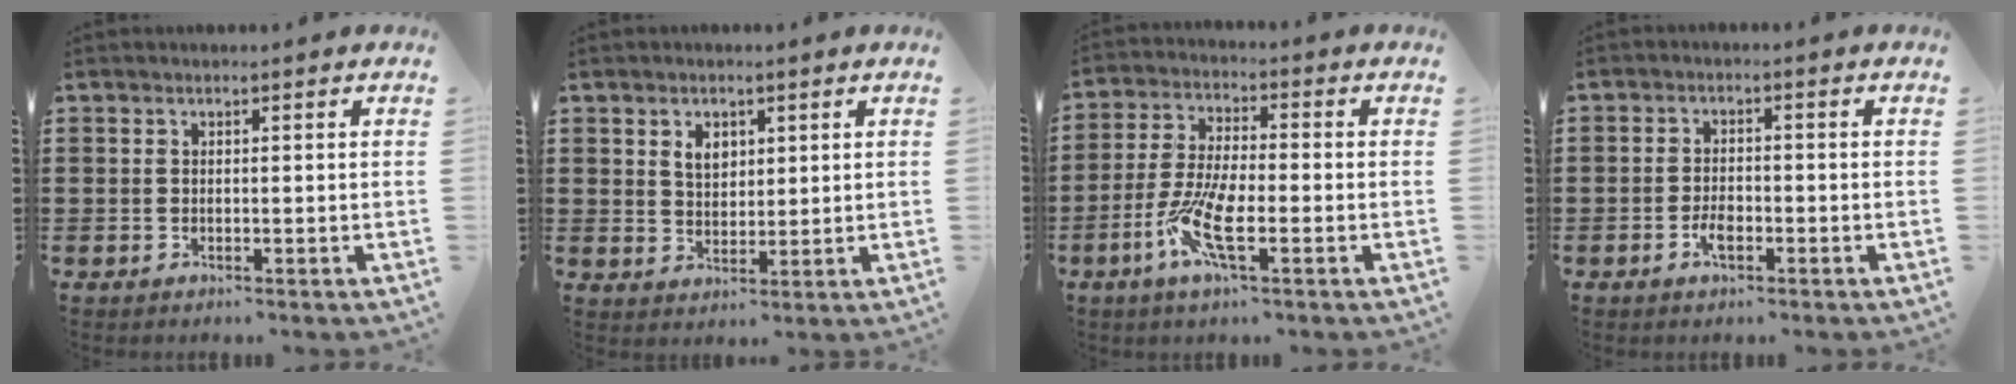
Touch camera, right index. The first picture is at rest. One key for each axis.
{"total": 3.4, "fx": 1.6, "fy": 2.3, "fz": 1.9, "tx": -0.046, "ty": 0.008, "tz": 0.030}
{"total": 8.9, "fx": -3.4, "fy": 2.4, "fz": 7.8, "tx": -0.187, "ty": -0.020, "tz": -0.070}
{"total": 3.0, "fx": -1.3, "fy": 1.3, "fz": 2.3, "tx": -0.050, "ty": 0.001, "tz": -0.025}